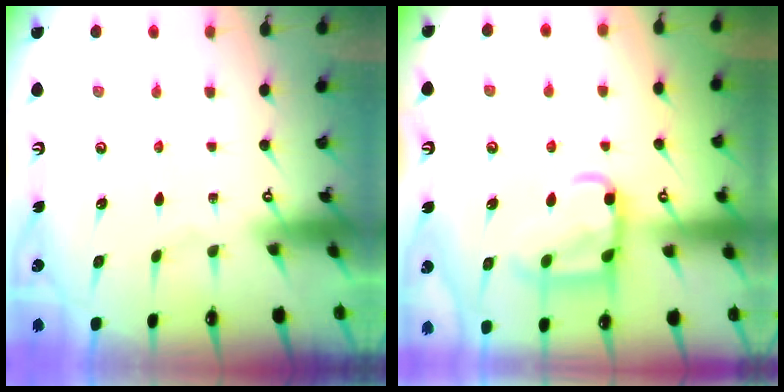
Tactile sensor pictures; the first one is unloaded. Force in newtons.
{"total": 14.0, "press": 13.9, "slide": 1.4}